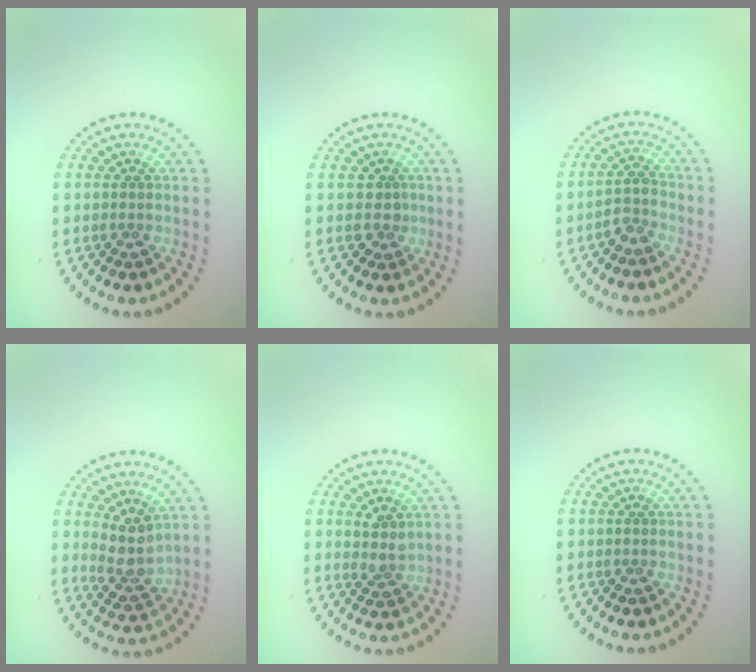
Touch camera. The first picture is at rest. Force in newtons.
{"total": 1.1, "press": 0.7, "slide": 0.8}
{"total": 2.0, "press": 1.6, "slide": 1.2}
{"total": 3.0, "press": 2.3, "slide": 1.9}
{"total": 1.7, "press": 1.2, "slide": 1.2}
{"total": 0.0}